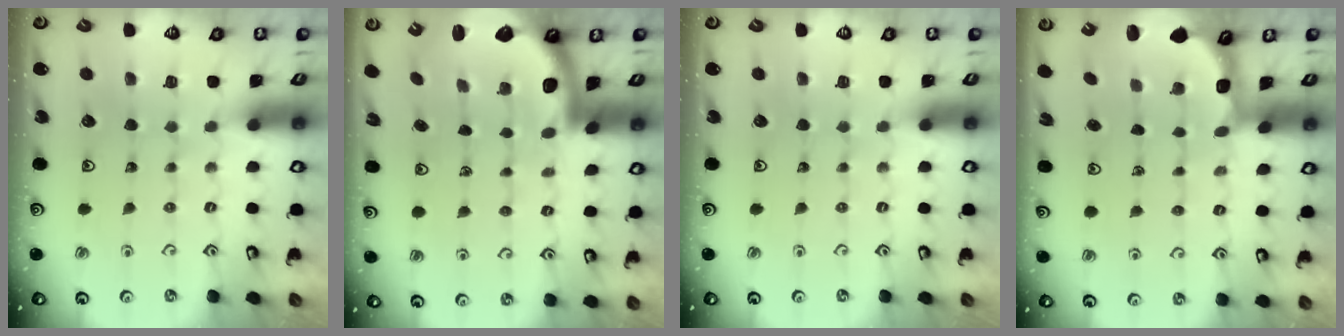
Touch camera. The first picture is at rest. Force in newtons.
{"total": 3.2, "press": 3.1, "slide": 0.5}
{"total": 0.0}
{"total": 3.0, "press": 2.0, "slide": 2.2}